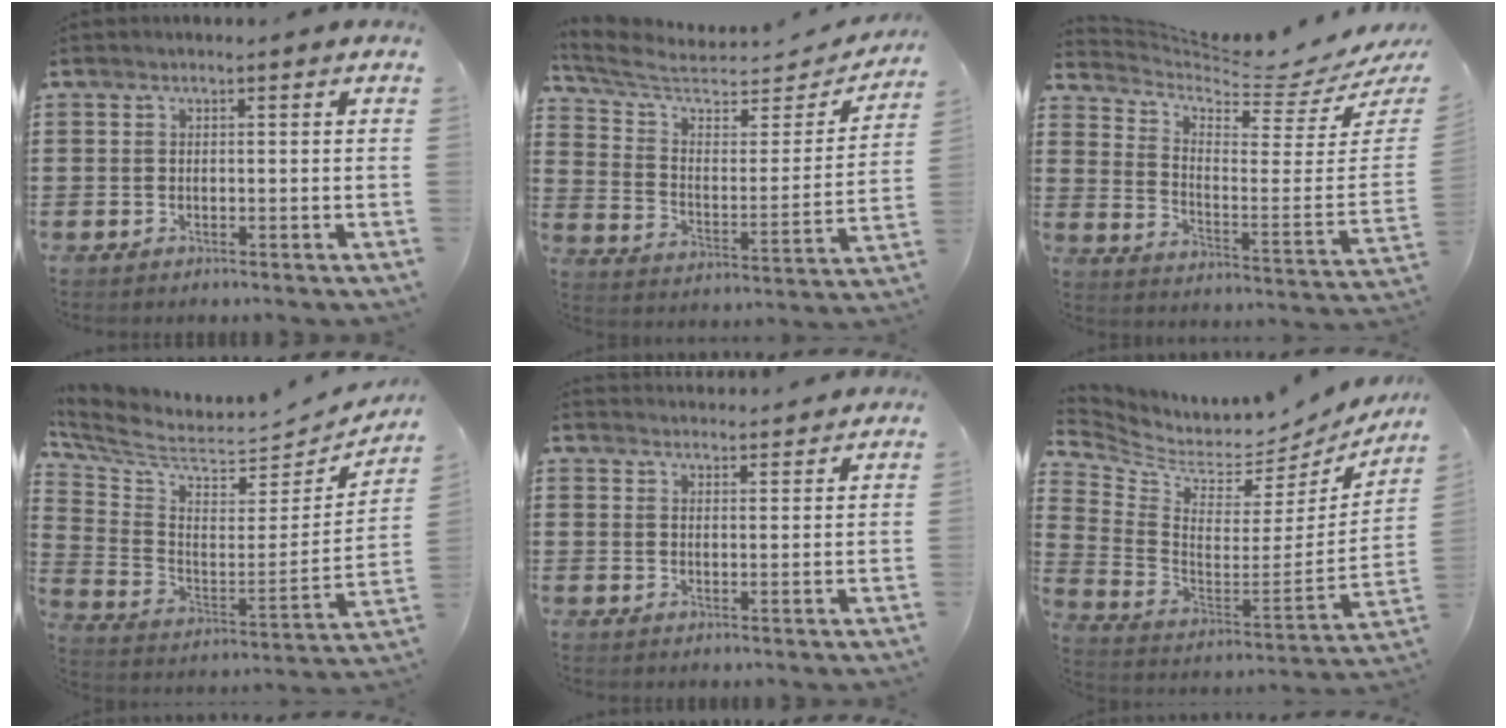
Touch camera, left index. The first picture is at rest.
{"total": 6.5, "force": [5.2, 2.4, 3.1], "torque": [-0.087, -0.037, 0.087]}
{"total": 4.8, "force": [4.4, 1.2, 1.7], "torque": [-0.054, -0.049, 0.069]}
{"total": 5.0, "force": [4.4, 1.2, 2.1], "torque": [-0.071, -0.056, 0.070]}
{"total": 2.9, "force": [2.9, 0.0, -0.2], "torque": [-0.005, -0.012, 0.054]}
{"total": 4.4, "force": [3.4, 2.2, 1.8], "torque": [-0.062, -0.047, 0.053]}